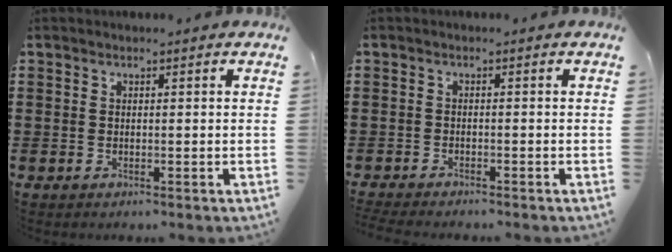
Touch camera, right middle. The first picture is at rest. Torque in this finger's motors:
{"motor_torque": [1.18, -0.31, 0.17, 0.10]}